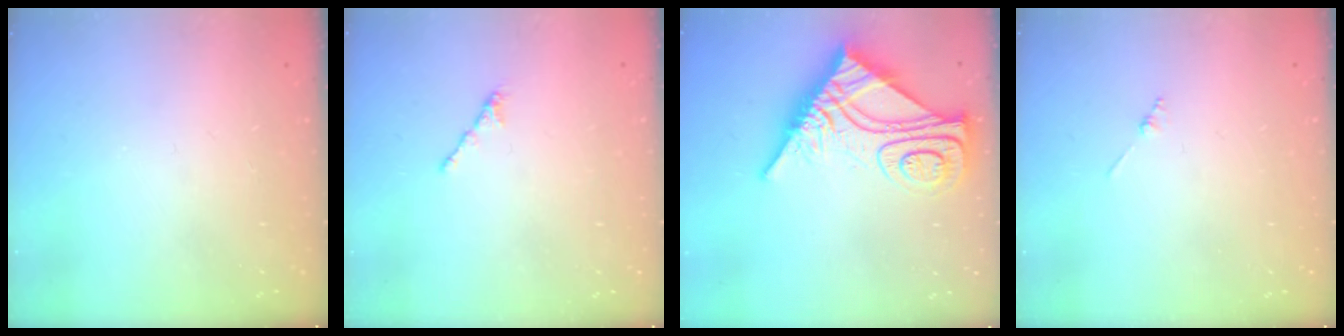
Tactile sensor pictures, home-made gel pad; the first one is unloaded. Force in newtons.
{"total": 1.7, "press": 1.6, "slide": 0.5}
{"total": 15.3, "press": 15.3, "slide": 1.3}
{"total": 0.8, "press": 0.8, "slide": 0.2}